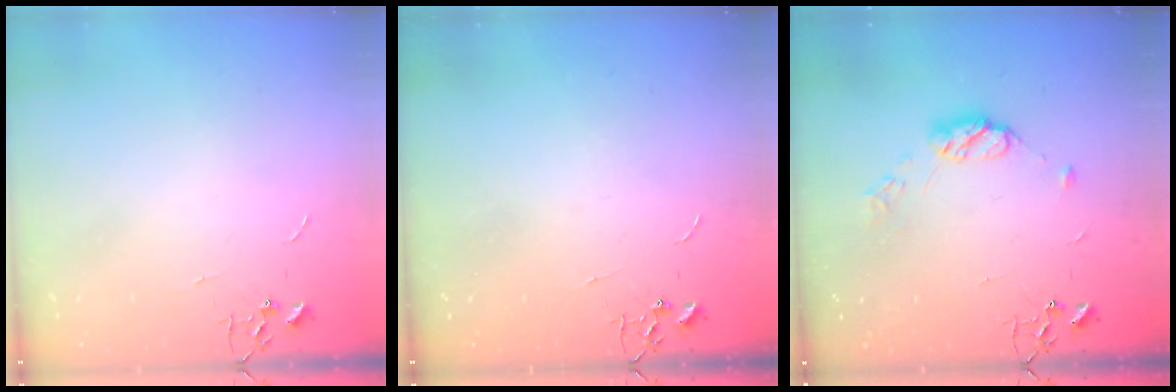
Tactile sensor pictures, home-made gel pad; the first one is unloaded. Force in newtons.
{"total": 0.0}
{"total": 8.0, "press": 8.0, "slide": 0.5}